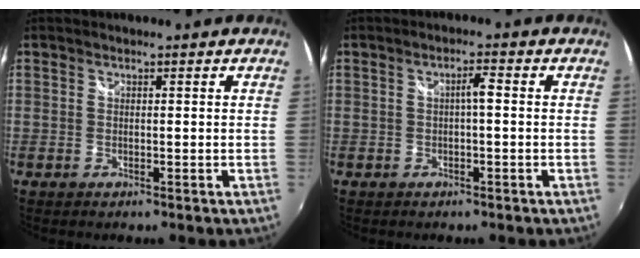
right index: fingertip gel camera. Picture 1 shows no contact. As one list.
[{"total": 2.0, "force": [-0.1, -0.1, 2.0], "torque": [-0.036, 0.007, -0.003]}]